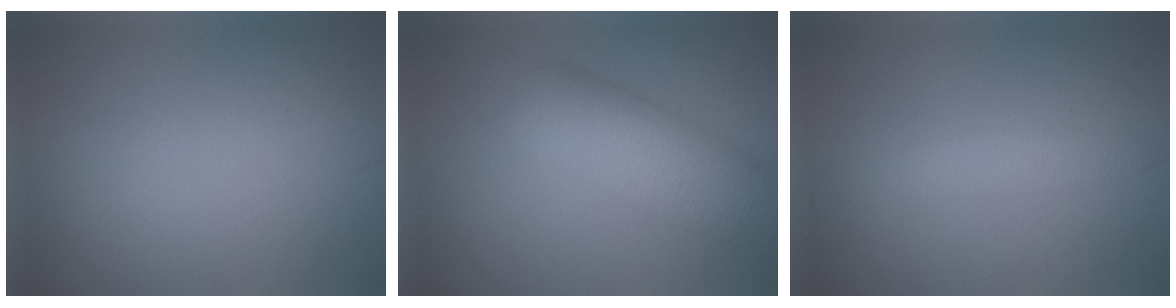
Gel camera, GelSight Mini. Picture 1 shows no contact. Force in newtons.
{"total": 6.6, "press": 6.5, "slide": 0.3}
{"total": 2.0, "press": 2.0, "slide": 0.1}